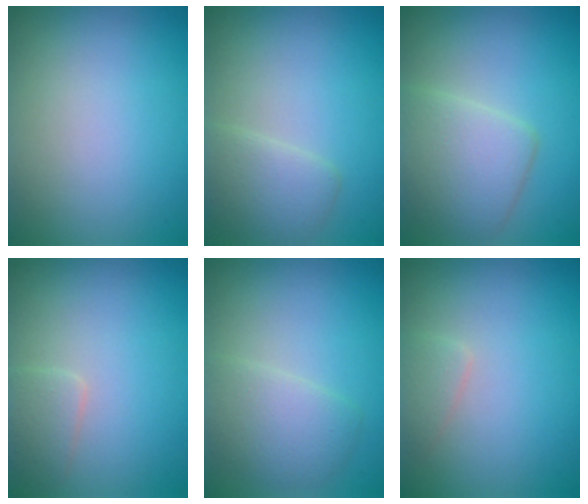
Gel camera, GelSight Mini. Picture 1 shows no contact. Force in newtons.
{"total": 2.7, "press": 2.7, "slide": 0.1}
{"total": 4.6, "press": 4.6, "slide": 0.4}
{"total": 1.7, "press": 1.7, "slide": 0.1}
{"total": 3.2, "press": 3.2, "slide": 0.2}
{"total": 1.2, "press": 1.2, "slide": 0.1}